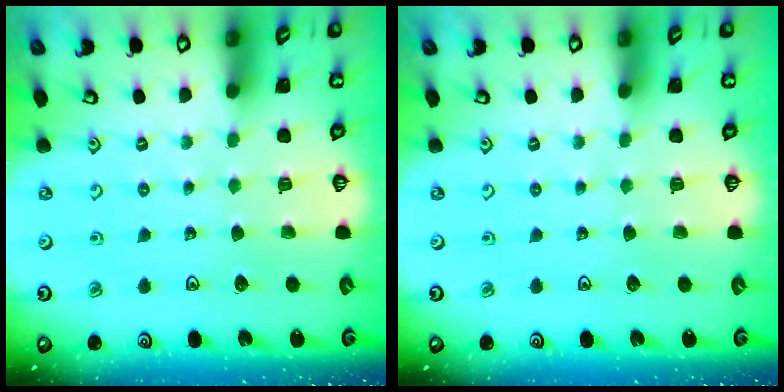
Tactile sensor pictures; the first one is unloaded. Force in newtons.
{"total": 0.0}